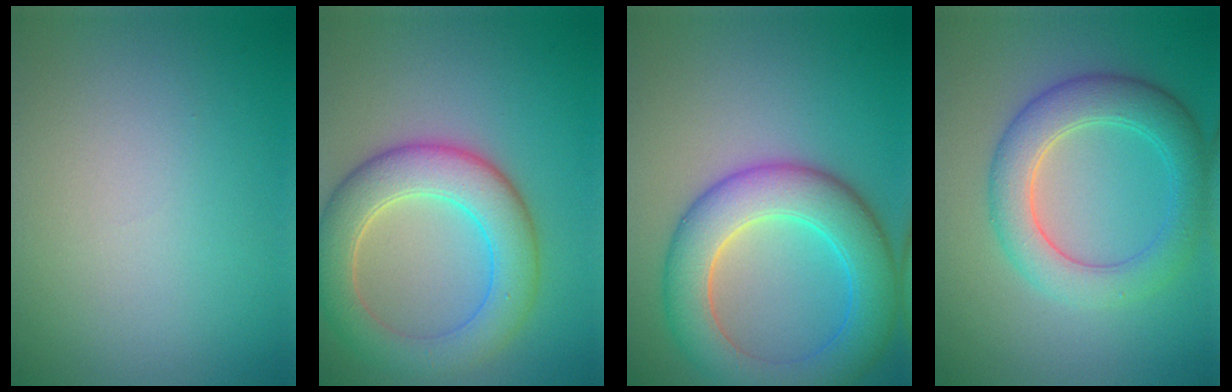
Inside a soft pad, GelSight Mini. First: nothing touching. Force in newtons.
{"total": 6.9, "press": 6.9, "slide": 0.5}
{"total": 7.9, "press": 7.9, "slide": 0.1}
{"total": 5.3, "press": 5.3, "slide": 0.2}